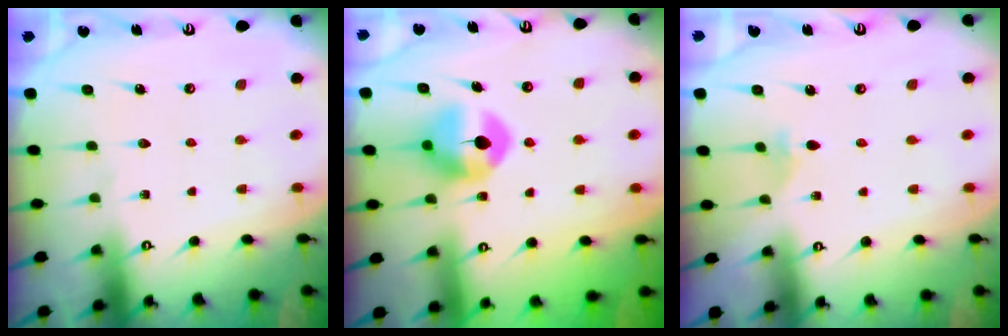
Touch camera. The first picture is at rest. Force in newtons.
{"total": 9.9, "press": 9.9, "slide": 0.4}
{"total": 2.4, "press": 2.4, "slide": 0.5}